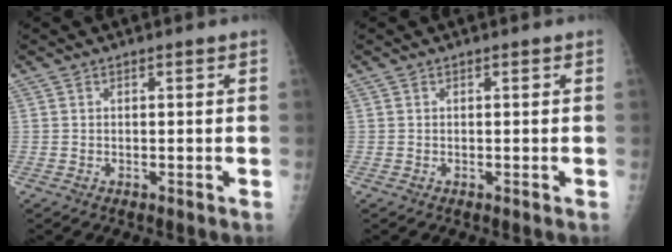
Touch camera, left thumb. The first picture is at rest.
{"total": 0.0}